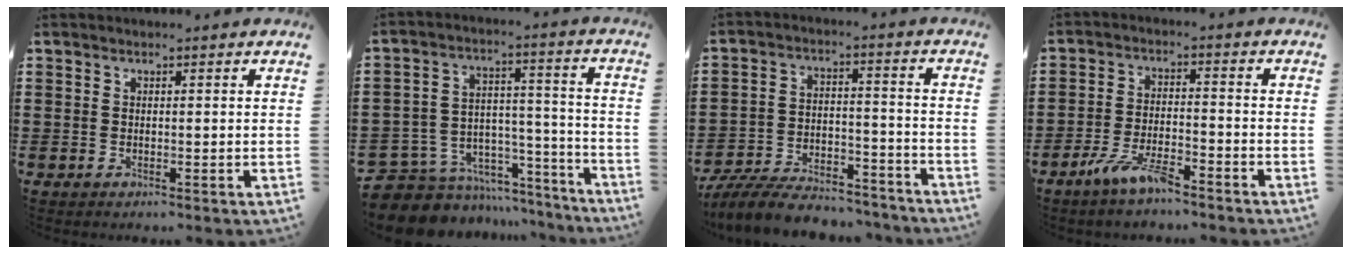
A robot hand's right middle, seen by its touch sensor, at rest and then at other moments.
{"total": 7.3, "force": [-6.0, 4.0, 0.6], "torque": [-0.026, 0.004, -0.112]}
{"total": 9.1, "force": [-8.5, 1.8, 2.5], "torque": [-0.042, 0.027, -0.164]}
{"total": 6.2, "force": [-4.7, 1.2, 3.9], "torque": [-0.090, -0.008, -0.091]}